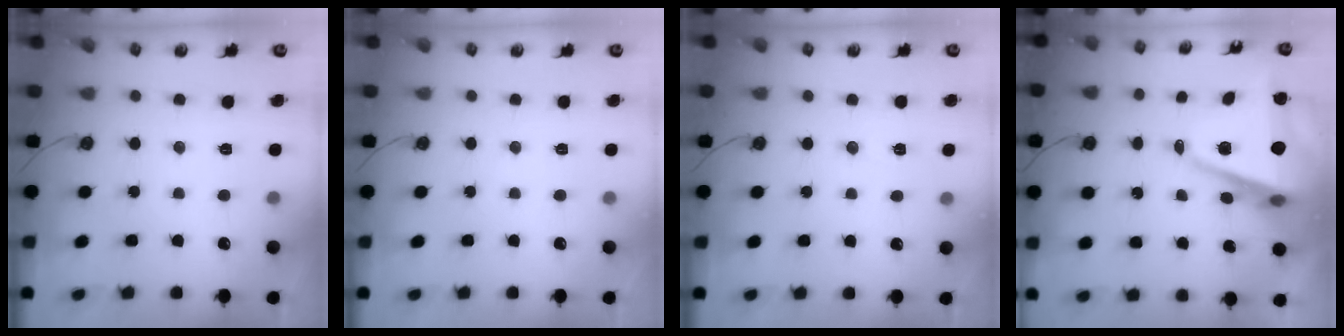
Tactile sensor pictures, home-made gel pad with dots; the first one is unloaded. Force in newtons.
{"total": 0.0}
{"total": 5.4, "press": 3.0, "slide": 4.4}
{"total": 9.8, "press": 8.8, "slide": 4.2}